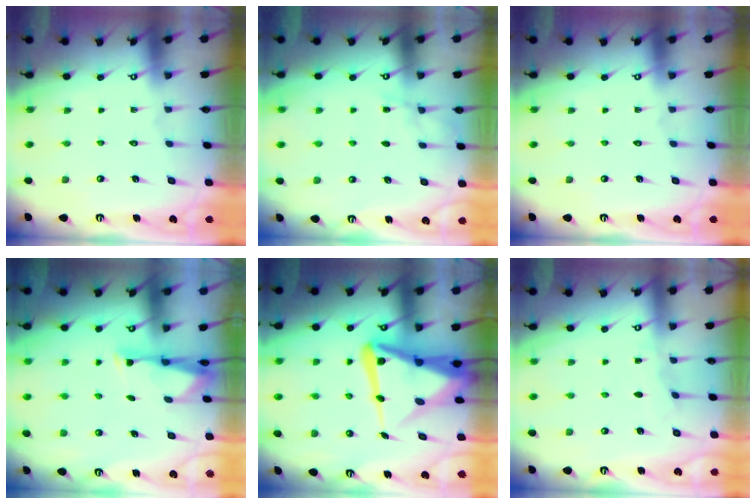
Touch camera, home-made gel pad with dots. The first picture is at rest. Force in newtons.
{"total": 3.9, "press": 3.9, "slide": 0.5}
{"total": 0.0}
{"total": 2.9, "press": 2.9, "slide": 0.5}
{"total": 15.0, "press": 14.9, "slide": 1.5}
{"total": 2.5, "press": 2.5, "slide": 0.3}